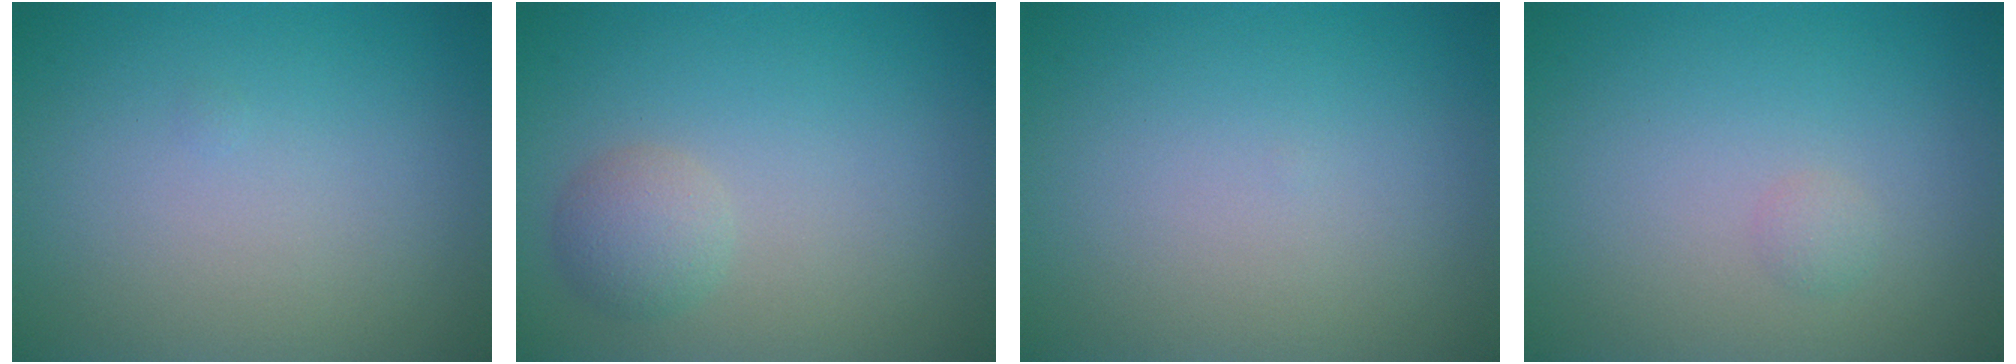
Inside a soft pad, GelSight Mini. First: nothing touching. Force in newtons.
{"total": 2.1, "press": 2.1, "slide": 0.0}
{"total": 0.0}
{"total": 0.7, "press": 0.7, "slide": 0.0}